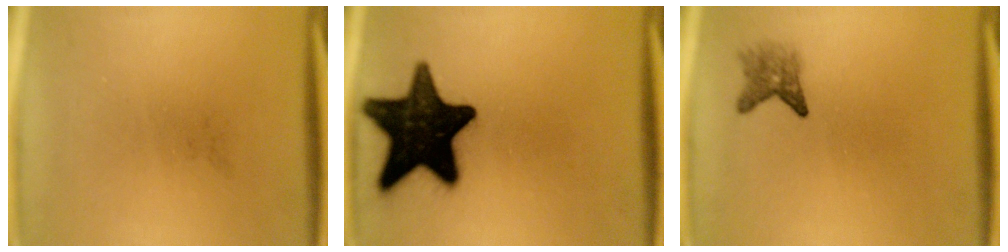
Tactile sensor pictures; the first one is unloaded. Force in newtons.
{"total": 18.4}
{"total": 2.4}